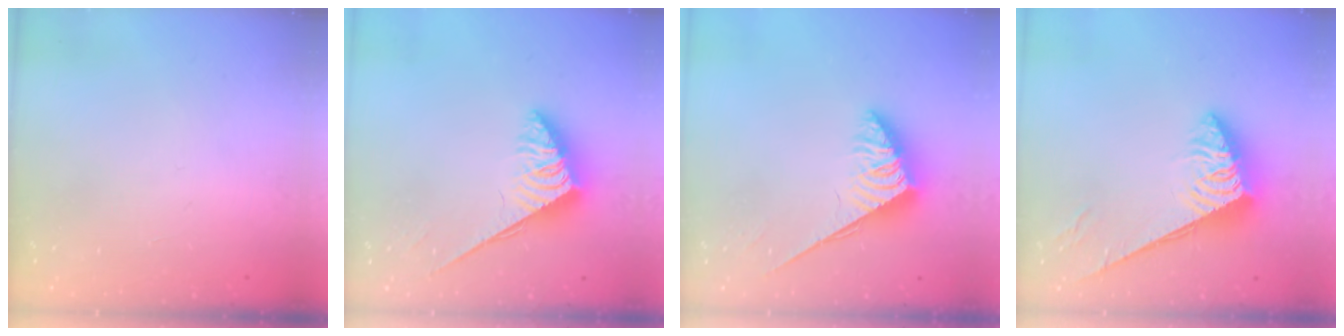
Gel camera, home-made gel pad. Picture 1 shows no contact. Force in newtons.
{"total": 3.8, "press": 3.8, "slide": 0.6}
{"total": 3.7, "press": 3.6, "slide": 0.6}
{"total": 5.2, "press": 5.2, "slide": 0.6}